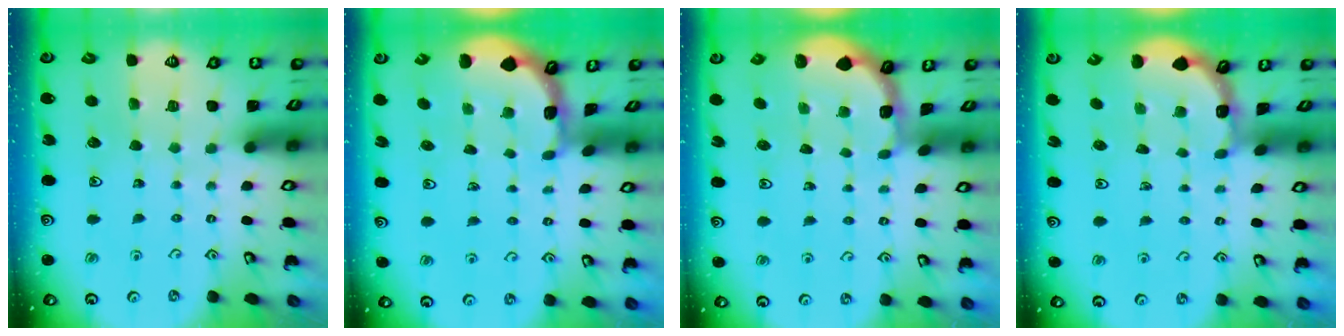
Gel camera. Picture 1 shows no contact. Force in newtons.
{"total": 1.5, "press": 1.5, "slide": 0.2}
{"total": 2.6, "press": 2.6, "slide": 0.3}
{"total": 1.8, "press": 1.8, "slide": 0.3}